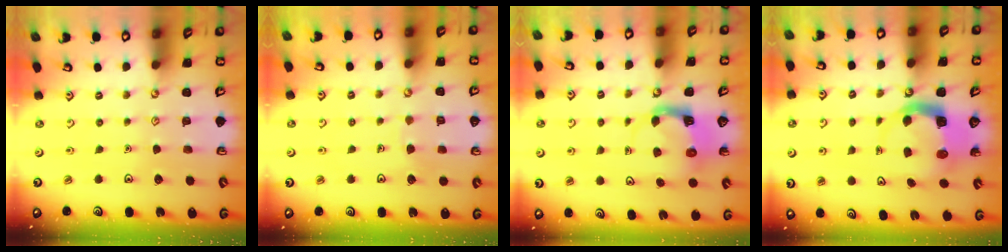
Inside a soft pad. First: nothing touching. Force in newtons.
{"total": 3.5, "press": 3.5, "slide": 0.2}
{"total": 3.9, "press": 3.8, "slide": 0.7}
{"total": 5.1, "press": 5.1, "slide": 0.7}